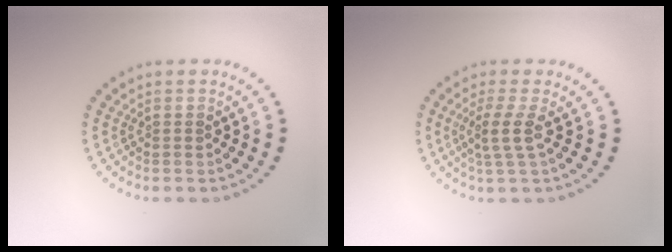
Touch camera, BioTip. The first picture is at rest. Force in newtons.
{"total": 2.3, "press": 1.6, "slide": 1.6}